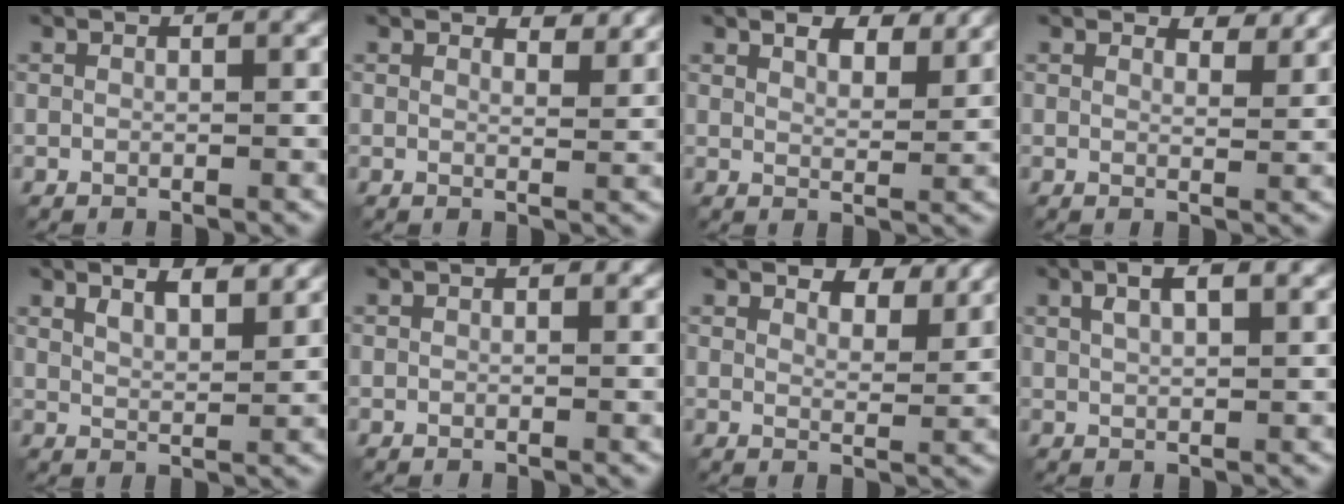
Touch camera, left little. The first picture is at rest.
{"total": 2.5, "force": [2.3, 0.6, 0.9], "torque": [-0.018, -0.005, 0.029]}
{"total": 4.6, "force": [3.5, 1.7, 2.4], "torque": [-0.039, -0.005, 0.045]}
{"total": 2.9, "force": [2.7, 0.7, 1.0], "torque": [-0.019, -0.002, 0.032]}
{"total": 4.3, "force": [2.8, 1.4, 2.9], "torque": [-0.045, 0.004, 0.041]}
{"total": 0.7, "force": [0.3, 0.3, 0.5], "torque": [-0.004, -0.001, 0.003]}
{"total": 4.9, "force": [4.2, 1.5, 2.0], "torque": [-0.040, 0.000, 0.052]}
{"total": 4.0, "force": [2.0, 1.4, 3.2], "torque": [-0.047, 0.002, 0.020]}